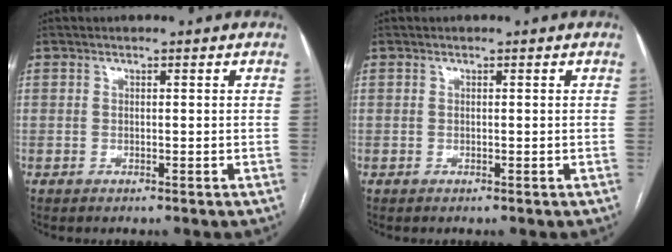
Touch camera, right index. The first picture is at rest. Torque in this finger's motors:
{"motor_torque": [0.04, 0.01, 0.00, 0.01]}